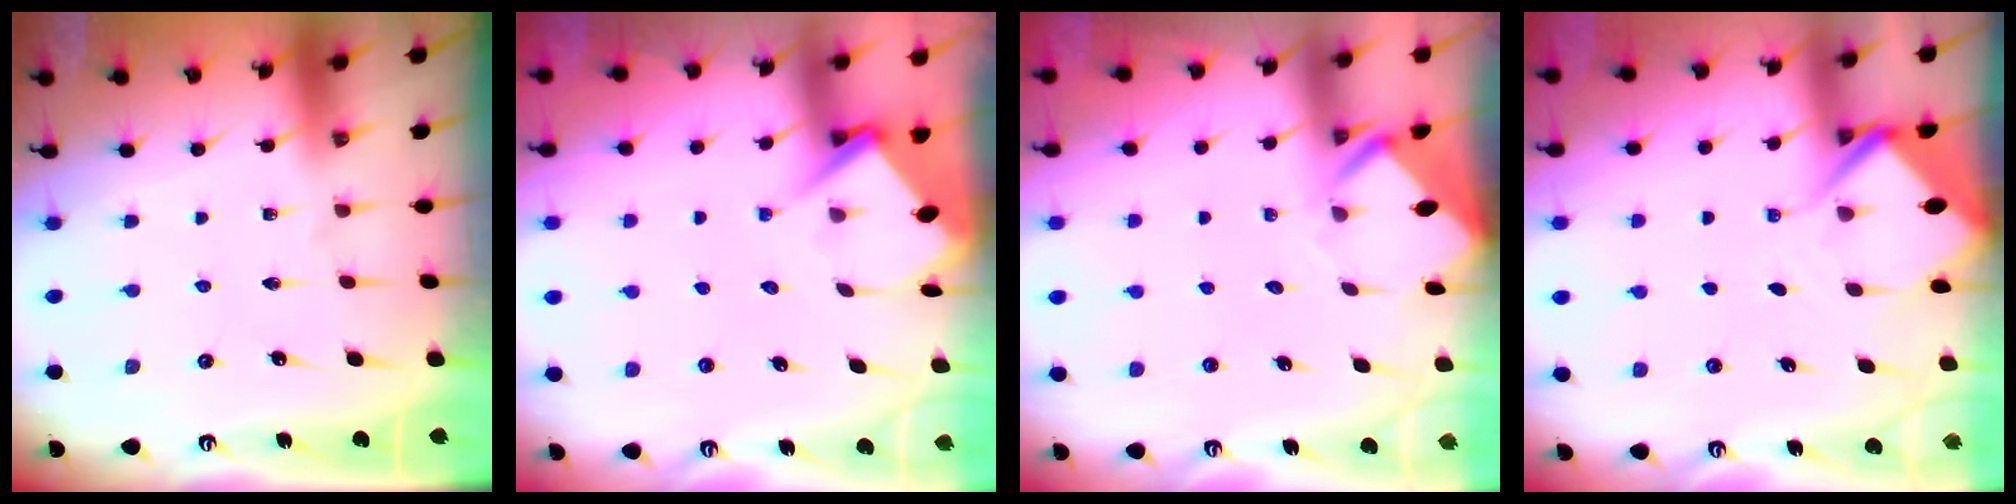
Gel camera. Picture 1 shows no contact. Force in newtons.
{"total": 6.4, "press": 6.4, "slide": 0.4}
{"total": 3.5, "press": 3.5, "slide": 0.1}
{"total": 5.6, "press": 5.6, "slide": 0.6}